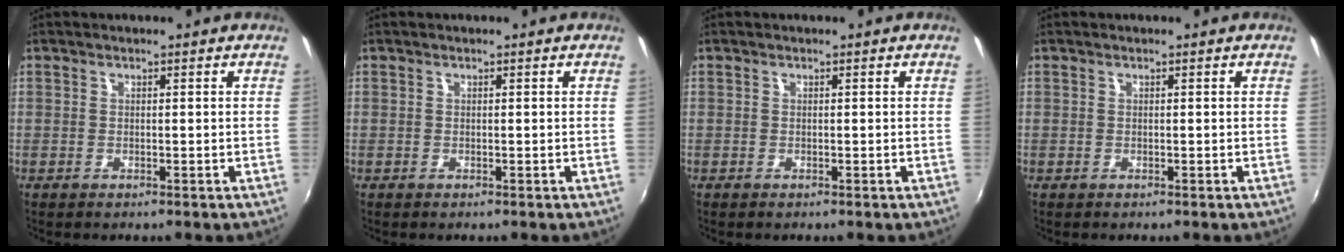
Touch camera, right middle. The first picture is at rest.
{"total": 0.0}
{"total": 0.0}
{"total": 0.0}